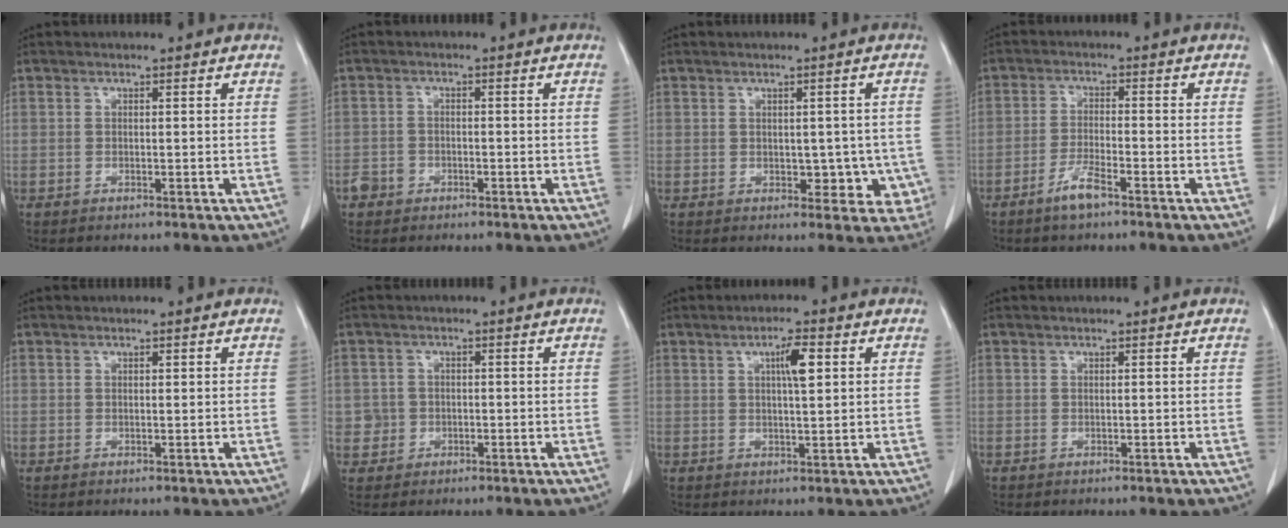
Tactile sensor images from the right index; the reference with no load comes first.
{"total": 2.4, "force": [-1.4, 1.8, 0.4], "torque": [-0.009, 0.008, -0.027]}
{"total": 5.3, "force": [-0.6, 3.7, 3.8], "torque": [-0.020, 0.015, 0.001]}
{"total": 4.1, "force": [-2.9, 0.4, 2.8], "torque": [-0.060, -0.002, -0.055]}
{"total": 0.0}
{"total": 2.8, "force": [-0.4, 2.7, 0.1], "torque": [0.009, 0.009, -0.006]}
{"total": 4.2, "force": [1.4, 0.6, 3.9], "torque": [-0.068, 0.003, 0.024]}
{"total": 0.0}